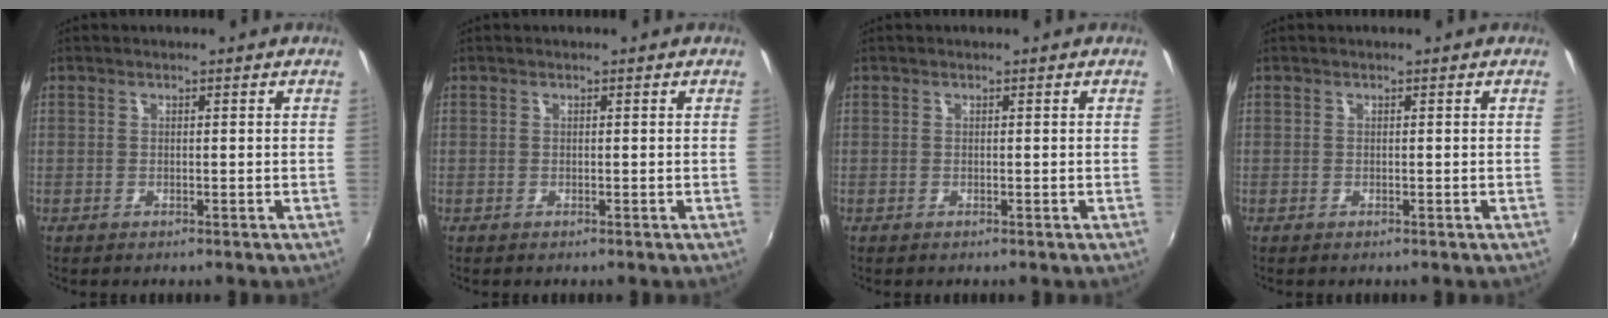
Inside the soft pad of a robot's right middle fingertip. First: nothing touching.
{"total": 0.0}
{"total": 0.0}
{"total": 0.0}